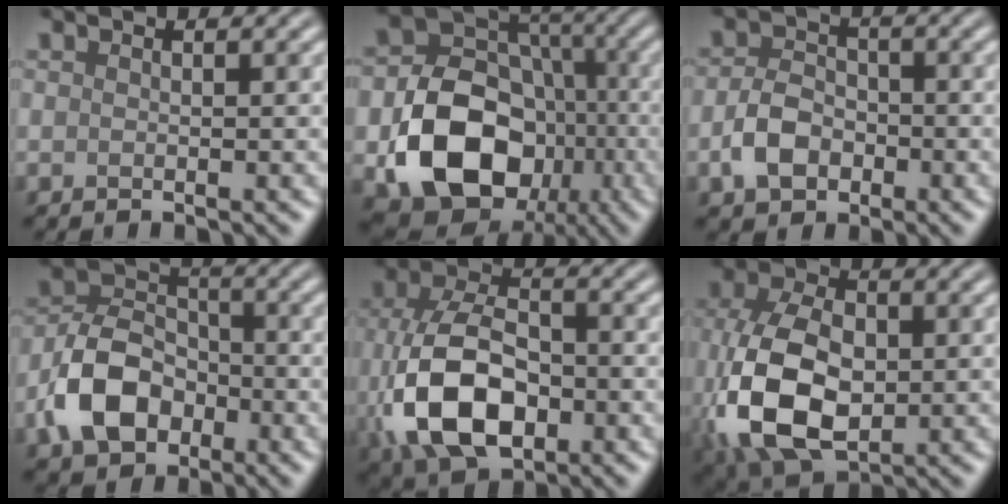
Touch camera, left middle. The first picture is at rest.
{"total": 12.6, "force": [-3.8, 9.5, 7.4], "torque": [-0.132, -0.013, -0.067]}
{"total": 3.6, "force": [-1.5, 2.7, 1.9], "torque": [-0.039, 0.006, -0.033]}
{"total": 7.0, "force": [-2.9, 5.0, 4.0], "torque": [-0.078, 0.009, -0.066]}
{"total": 10.5, "force": [-2.5, 6.5, 7.8], "torque": [-0.182, -0.010, -0.049]}
{"total": 11.8, "force": [-1.3, 7.7, 8.9], "torque": [-0.218, -0.015, -0.023]}